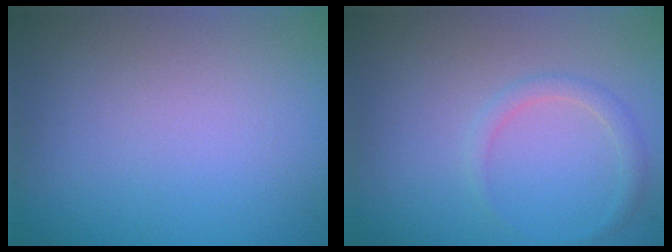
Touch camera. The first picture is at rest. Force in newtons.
{"total": 1.3, "press": 1.3, "slide": 0.1}